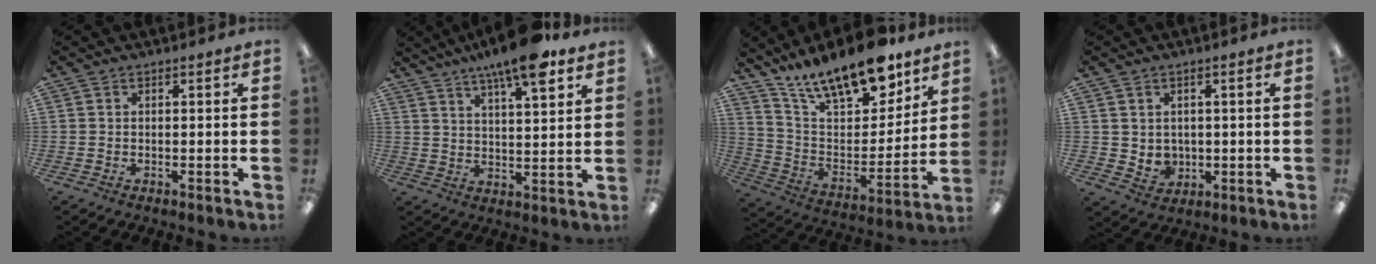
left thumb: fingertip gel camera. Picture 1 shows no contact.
{"total": 12.0, "force": [8.8, 2.6, 7.7], "torque": [-0.120, -0.045, 0.147]}
{"total": 18.1, "force": [15.0, 5.8, 8.3], "torque": [-0.149, -0.107, 0.263]}
{"total": 3.8, "force": [1.5, 3.4, 0.8], "torque": [-0.007, -0.009, 0.029]}